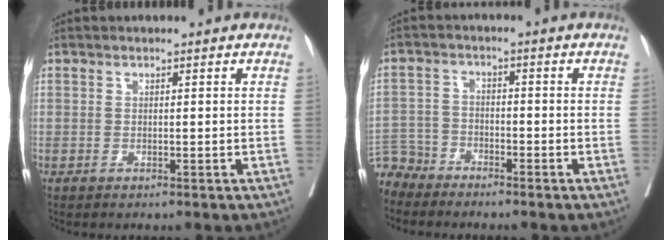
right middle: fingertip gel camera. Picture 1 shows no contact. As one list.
[{"total": 5.8, "force": [-5.4, 1.9, -0.4], "torque": [0.012, -0.002, -0.112]}]